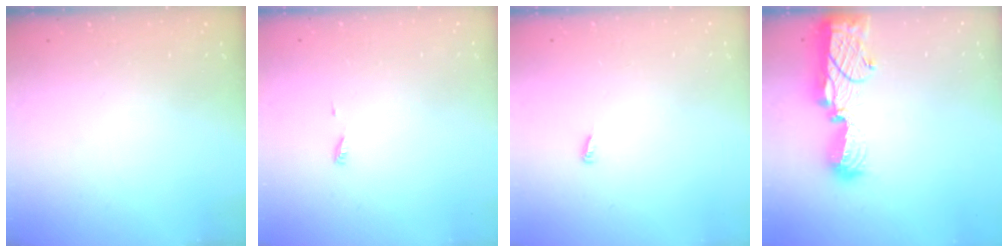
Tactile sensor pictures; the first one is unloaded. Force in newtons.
{"total": 3.9, "press": 3.9, "slide": 0.6}
{"total": 2.9, "press": 2.9, "slide": 0.2}
{"total": 14.4, "press": 14.3, "slide": 1.7}